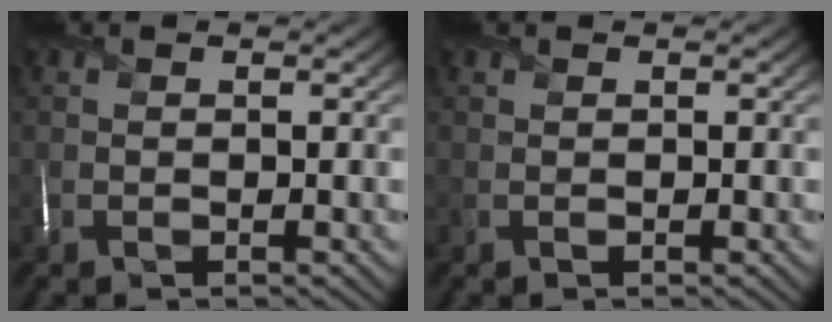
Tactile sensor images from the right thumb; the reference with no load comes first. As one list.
[{"total": 0.6, "force": [0.5, 0.1, 0.1], "torque": [-0.006, 0.001, 0.014]}]